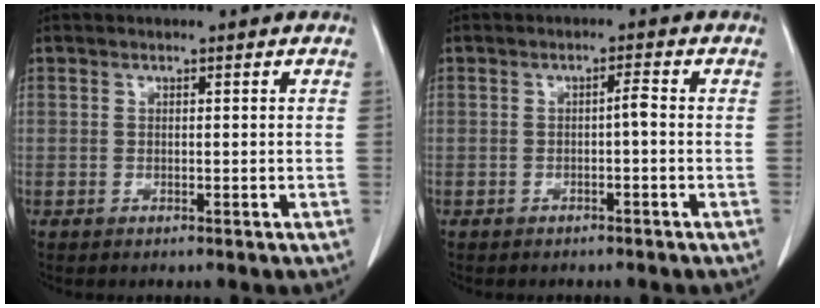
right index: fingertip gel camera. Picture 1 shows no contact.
{"total": 1.4, "force": [-0.3, 0.1, 1.4], "torque": [-0.021, 0.003, -0.005]}